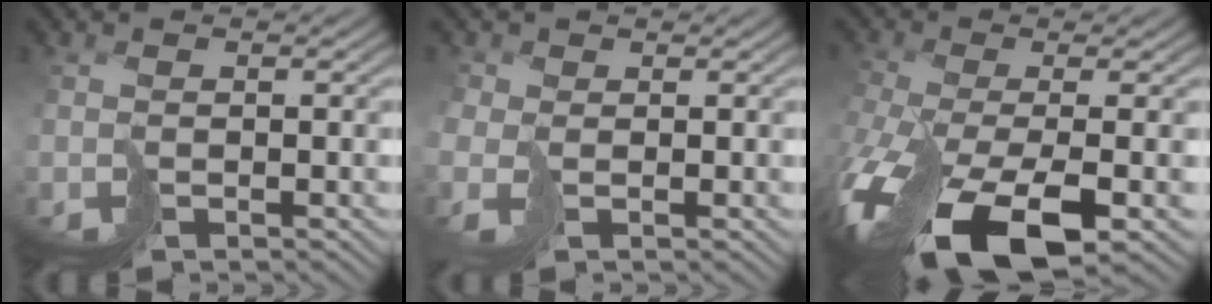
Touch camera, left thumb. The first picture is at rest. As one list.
[{"total": 2.5, "force": [-0.5, 1.8, 1.7], "torque": [-0.056, -0.004, -0.015]}, {"total": 15.3, "force": [-7.1, 6.1, 12.1], "torque": [-0.297, -0.049, -0.105]}]